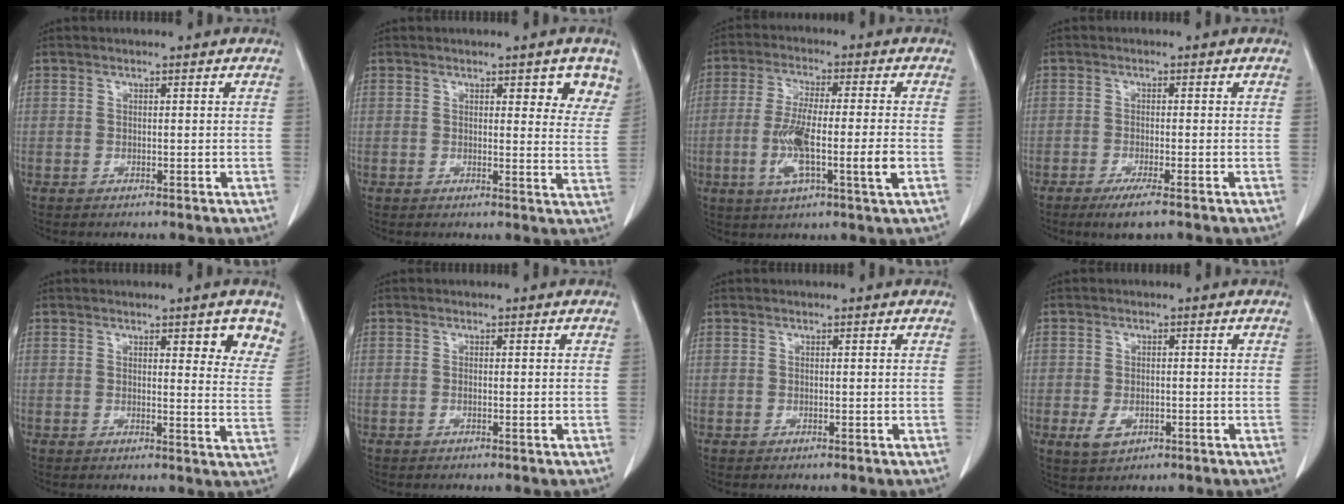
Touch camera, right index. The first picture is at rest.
{"total": 5.8, "force": [3.6, 1.8, 4.2], "torque": [-0.036, -0.009, 0.032]}
{"total": 11.1, "force": [-2.5, 0.9, 10.8], "torque": [-0.201, -0.008, -0.046]}
{"total": 3.8, "force": [-2.5, 0.1, 2.9], "torque": [-0.053, -0.011, -0.044]}
{"total": 7.0, "force": [4.6, 1.7, 5.0], "torque": [-0.046, -0.019, 0.043]}
{"total": 0.5, "force": [-0.2, 0.0, 0.5], "torque": [-0.011, -0.001, -0.002]}
{"total": 0.0}
{"total": 3.4, "force": [-1.2, 2.4, 2.1], "torque": [-0.037, -0.001, -0.009]}